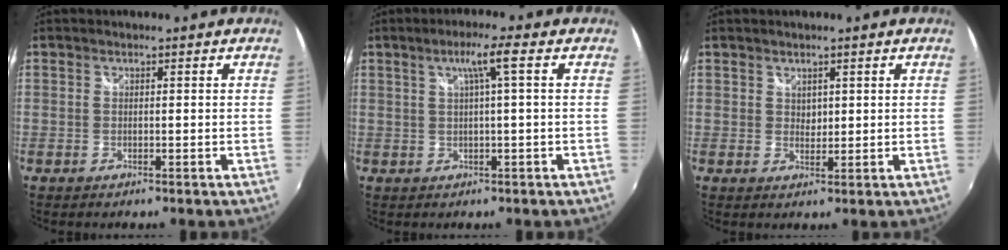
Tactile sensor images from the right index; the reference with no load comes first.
{"total": 4.2, "force": [1.2, -0.5, 4.0], "torque": [-0.072, 0.006, 0.022]}
{"total": 1.7, "force": [1.1, 1.2, 0.4], "torque": [-0.003, 0.002, 0.018]}